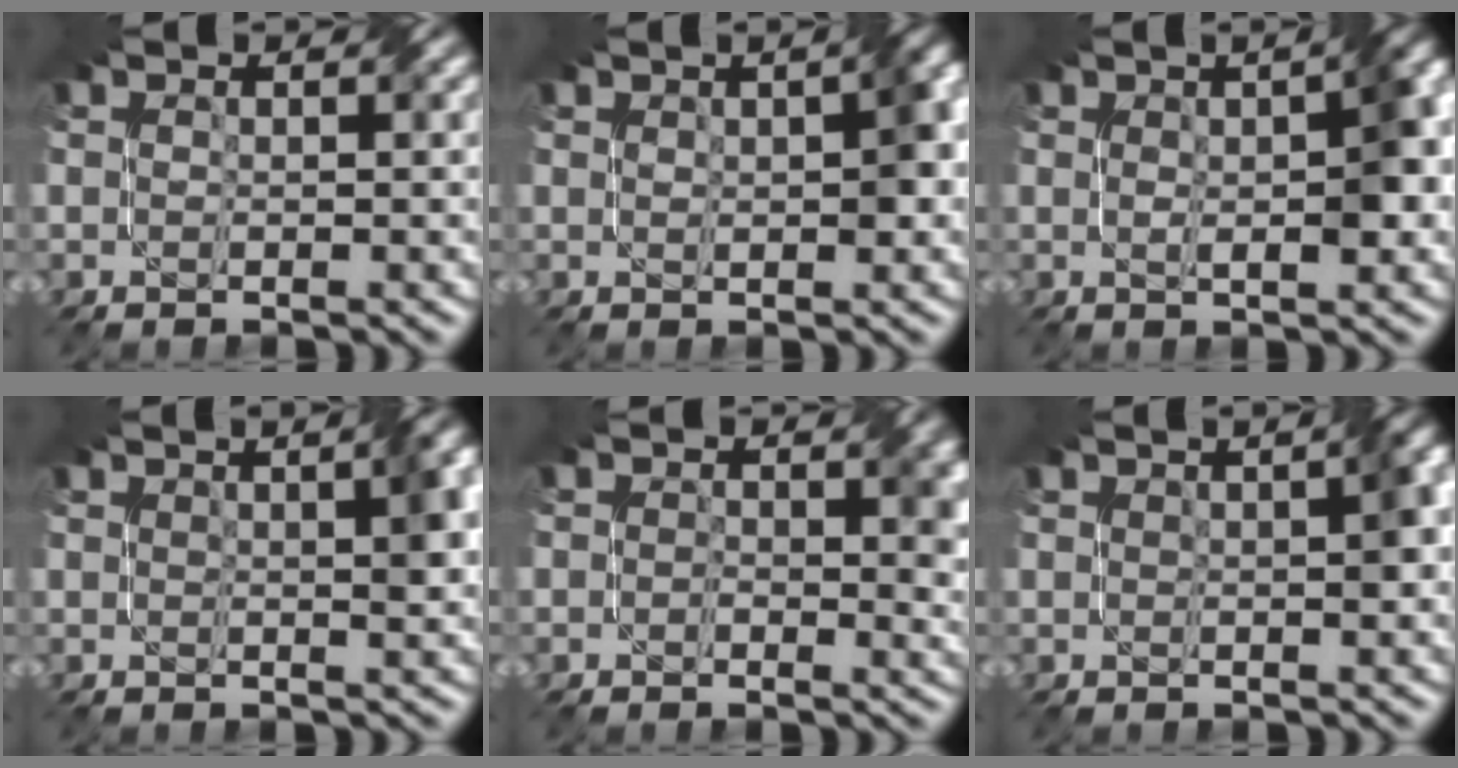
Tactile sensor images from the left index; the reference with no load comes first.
{"total": 3.9, "force": [0.6, 1.5, 3.6], "torque": [-0.049, 0.013, 0.010]}
{"total": 6.5, "force": [0.6, 2.1, 6.1], "torque": [-0.079, 0.014, 0.008]}
{"total": 5.2, "force": [1.3, 1.7, 4.7], "torque": [-0.035, 0.019, 0.015]}
{"total": 3.6, "force": [0.3, 2.1, 2.9], "torque": [-0.028, -0.001, -0.002]}
{"total": 3.5, "force": [0.6, 0.9, 3.4], "torque": [-0.041, 0.015, 0.009]}